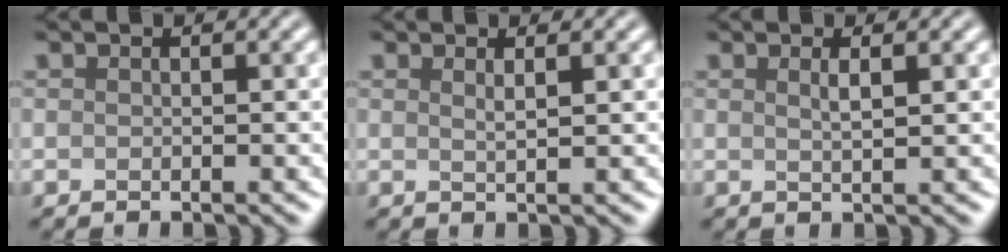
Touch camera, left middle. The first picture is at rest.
{"total": 1.2, "force": [0.6, 0.3, 1.0], "torque": [-0.010, 0.002, 0.007]}
{"total": 1.5, "force": [0.6, 0.4, 1.3], "torque": [-0.019, 0.003, 0.006]}